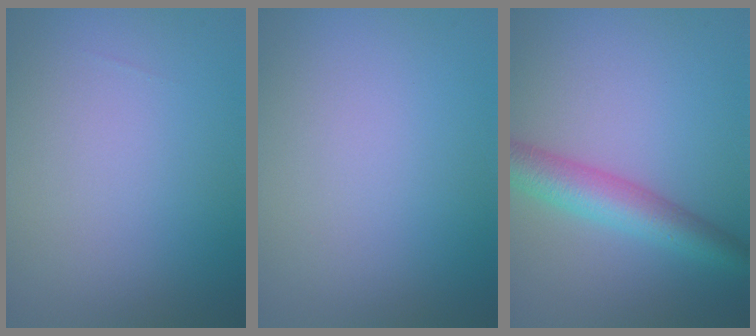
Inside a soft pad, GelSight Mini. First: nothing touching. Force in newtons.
{"total": 0.0}
{"total": 5.1, "press": 5.1, "slide": 0.1}